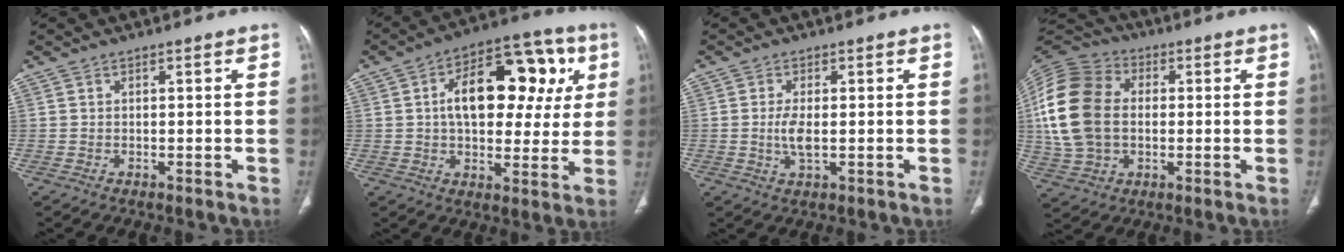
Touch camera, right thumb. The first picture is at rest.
{"total": 20.6, "force": [4.5, 11.5, 16.5], "torque": [-0.191, 0.022, 0.060]}
{"total": 3.7, "force": [-0.2, 1.4, 3.4], "torque": [-0.074, -0.008, -0.004]}
{"total": 18.7, "force": [0.7, 13.5, 12.9], "torque": [-0.260, 0.020, 0.012]}